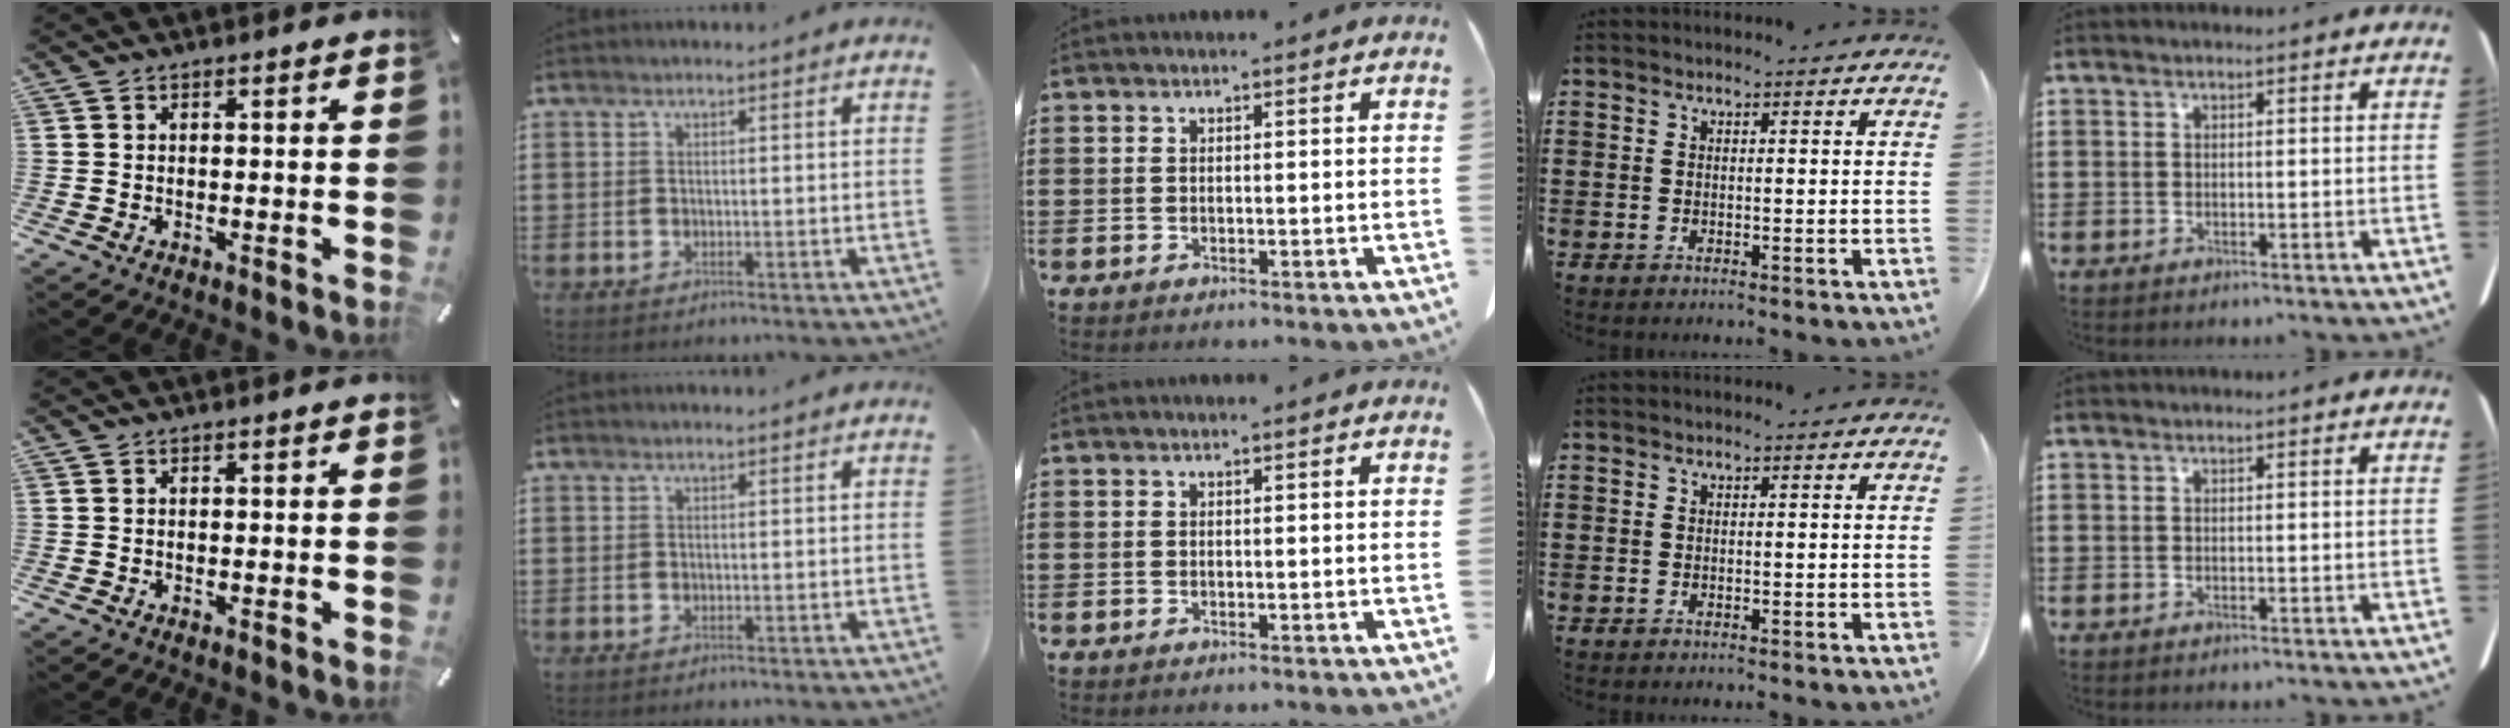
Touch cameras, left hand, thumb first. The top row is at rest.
{}